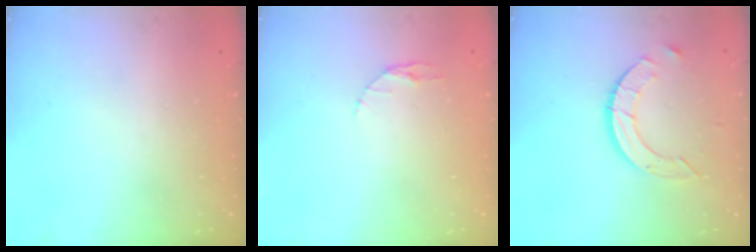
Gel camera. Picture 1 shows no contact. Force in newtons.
{"total": 2.9, "press": 2.9, "slide": 0.4}
{"total": 9.0, "press": 9.0, "slide": 0.7}